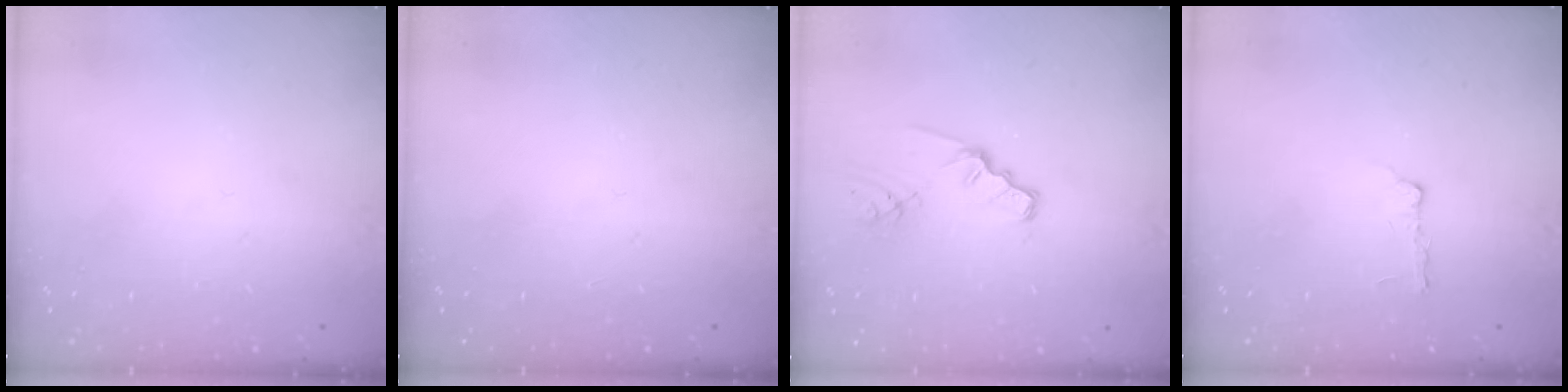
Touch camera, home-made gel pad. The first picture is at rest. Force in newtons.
{"total": 0.0}
{"total": 2.1, "press": 2.1, "slide": 0.3}
{"total": 2.4, "press": 2.3, "slide": 0.4}